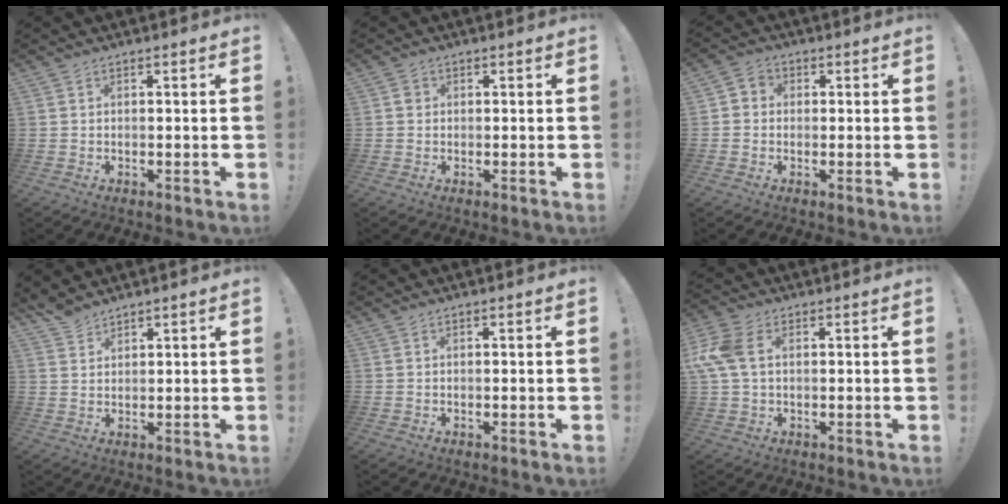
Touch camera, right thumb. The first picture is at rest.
{"total": 1.6, "force": [0.1, 1.5, 0.5], "torque": [-0.002, 0.000, 0.000]}
{"total": 3.6, "force": [-0.7, 3.2, 1.4], "torque": [-0.016, 0.008, -0.013]}
{"total": 3.9, "force": [3.6, 1.1, 0.9], "torque": [-0.012, -0.025, 0.068]}
{"total": 0.0}
{"total": 9.0, "force": [1.9, 5.7, 6.7], "torque": [-0.161, 0.007, 0.037]}